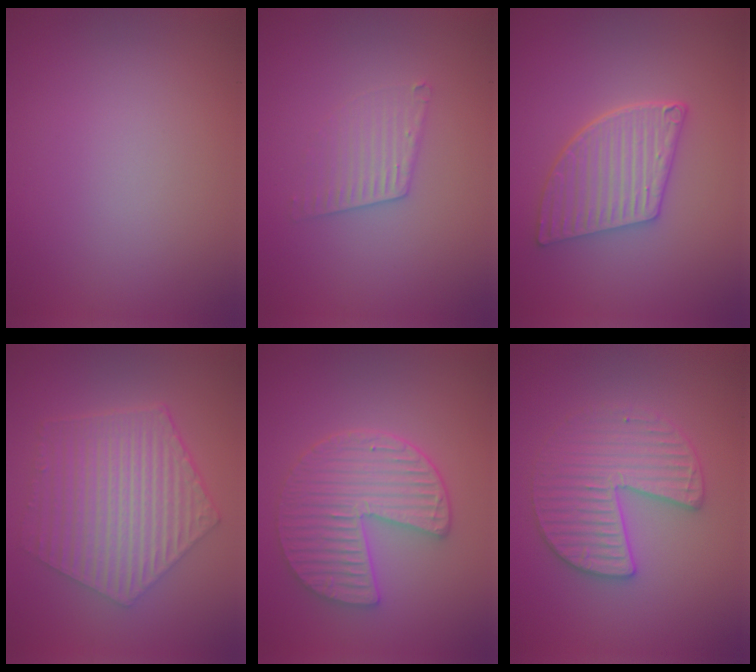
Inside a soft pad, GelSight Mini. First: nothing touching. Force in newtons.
{"total": 2.1, "press": 2.1, "slide": 0.3}
{"total": 5.2, "press": 4.2, "slide": 3.0}
{"total": 6.8, "press": 5.0, "slide": 4.6}
{"total": 5.4, "press": 4.5, "slide": 3.0}
{"total": 3.8, "press": 3.8, "slide": 0.5}